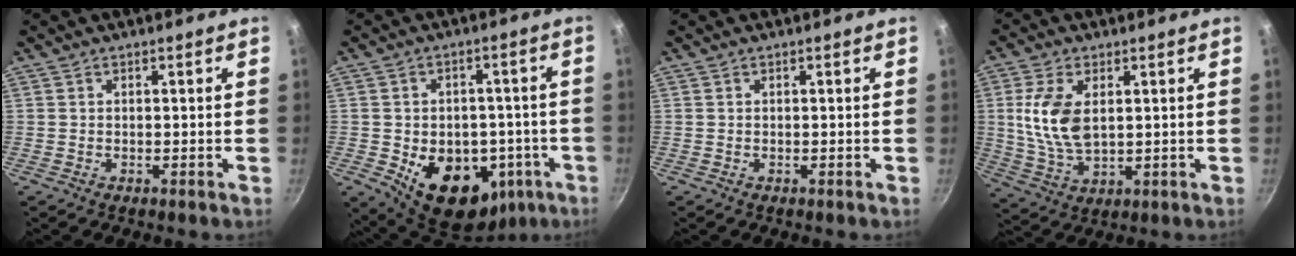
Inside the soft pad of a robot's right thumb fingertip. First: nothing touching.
{"total": 18.6, "force": [-5.8, 13.2, 11.8], "torque": [-0.143, 0.019, -0.061]}
{"total": 0.0}
{"total": 10.8, "force": [2.0, 6.1, 8.7], "torque": [-0.172, -0.014, 0.044]}